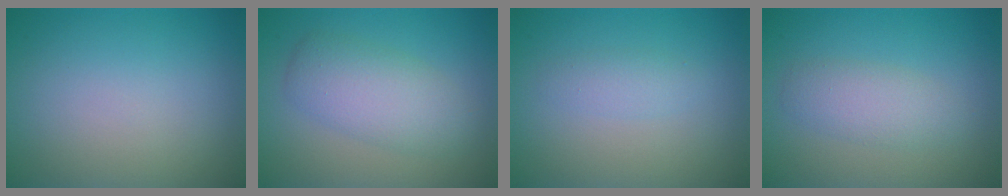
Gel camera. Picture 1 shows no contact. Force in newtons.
{"total": 4.3, "press": 4.3, "slide": 0.2}
{"total": 1.4, "press": 1.4, "slide": 0.1}
{"total": 2.7, "press": 2.7, "slide": 0.2}